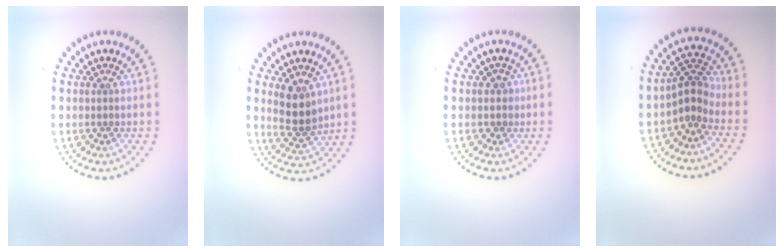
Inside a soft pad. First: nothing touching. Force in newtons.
{"total": 3.7, "press": 3.4, "slide": 1.4}
{"total": 0.9, "press": 0.7, "slide": 0.6}
{"total": 2.8, "press": 2.4, "slide": 1.4}